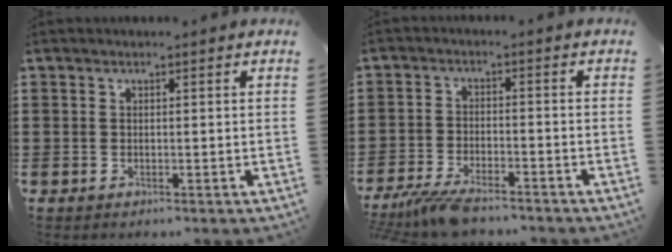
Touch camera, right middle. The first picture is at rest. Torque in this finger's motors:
{"motor_torque": [2.14, 0.00, 0.64, 0.21]}